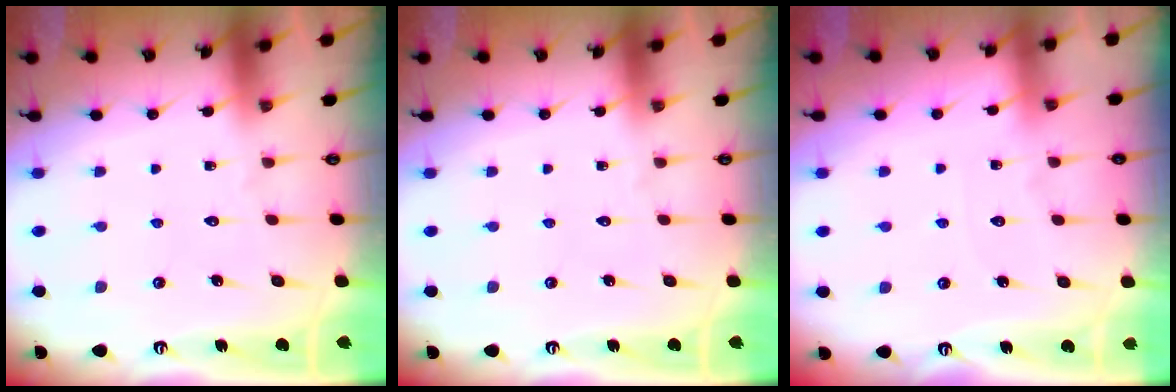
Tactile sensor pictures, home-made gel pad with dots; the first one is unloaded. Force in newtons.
{"total": 0.0}
{"total": 3.1, "press": 3.1, "slide": 0.4}